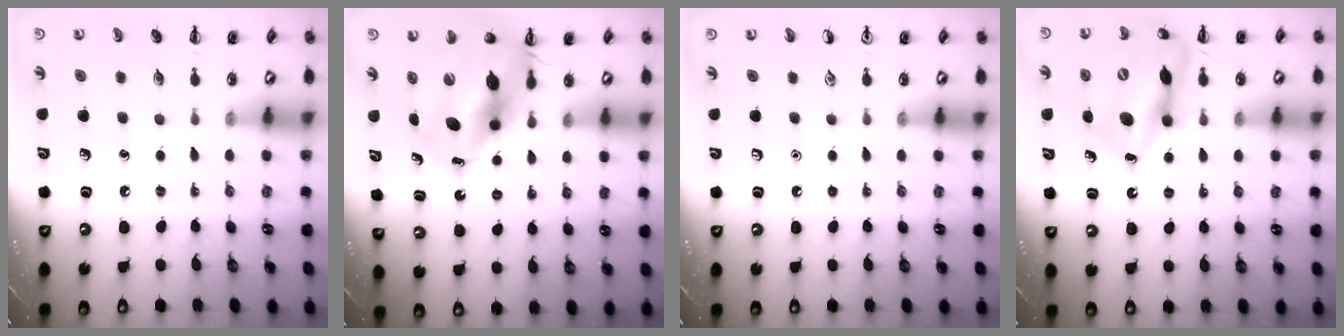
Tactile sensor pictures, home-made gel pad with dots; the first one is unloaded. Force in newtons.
{"total": 12.7, "press": 12.2, "slide": 3.7}
{"total": 0.0}
{"total": 15.7, "press": 15.0, "slide": 4.5}